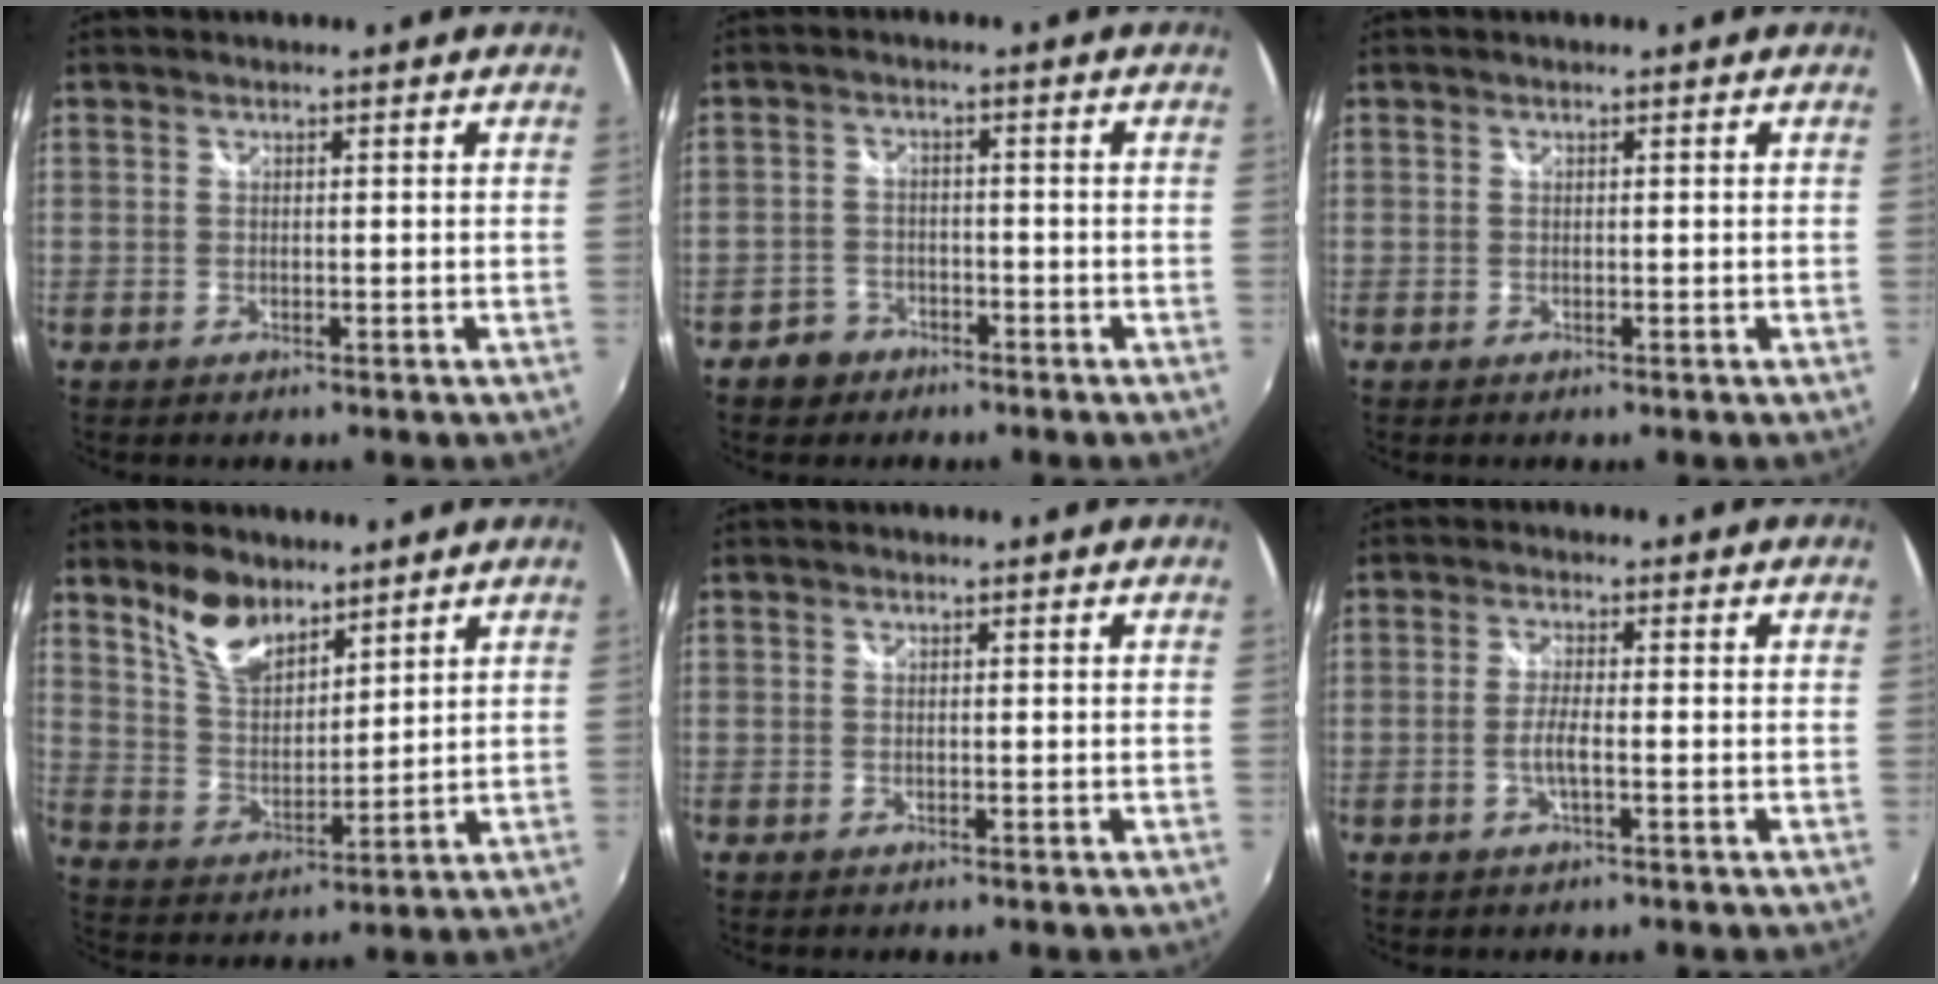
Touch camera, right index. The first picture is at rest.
{"total": 4.6, "force": [-3.1, 3.3, 0.5], "torque": [-0.028, 0.011, -0.054]}
{"total": 0.0}
{"total": 9.7, "force": [7.1, 4.5, 4.8], "torque": [-0.088, 0.008, 0.140]}
{"total": 0.0}
{"total": 3.0, "force": [-1.2, 0.2, 2.7], "torque": [-0.056, -0.004, -0.022]}